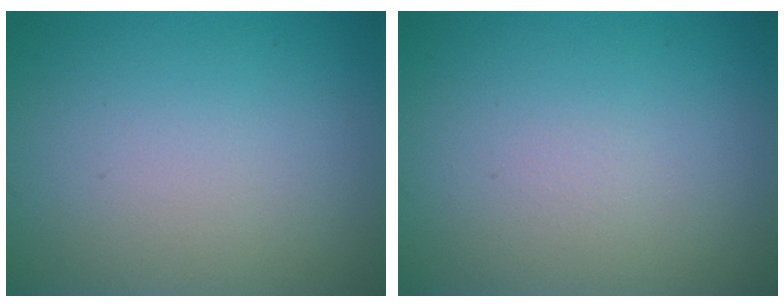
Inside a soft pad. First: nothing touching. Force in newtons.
{"total": 0.0}